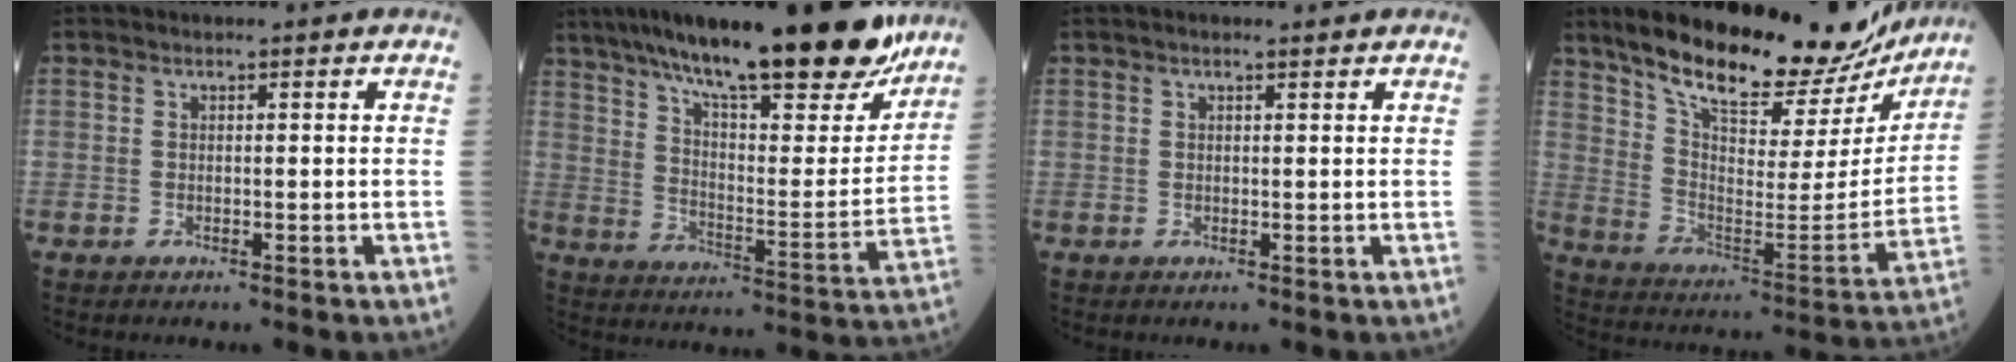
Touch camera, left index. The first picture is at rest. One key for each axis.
{"total": 27.1, "fx": 21.5, "fy": 4.9, "fz": 15.8, "tx": -0.250, "ty": 0.003, "tz": 0.308}
{"total": 1.3, "fx": 1.0, "fy": 0.1, "fz": 0.8, "tx": -0.017, "ty": 0.009, "tz": 0.016}
{"total": 25.9, "fx": 22.0, "fy": 7.4, "fz": 11.3, "tx": -0.177, "ty": -0.018, "tz": 0.313}